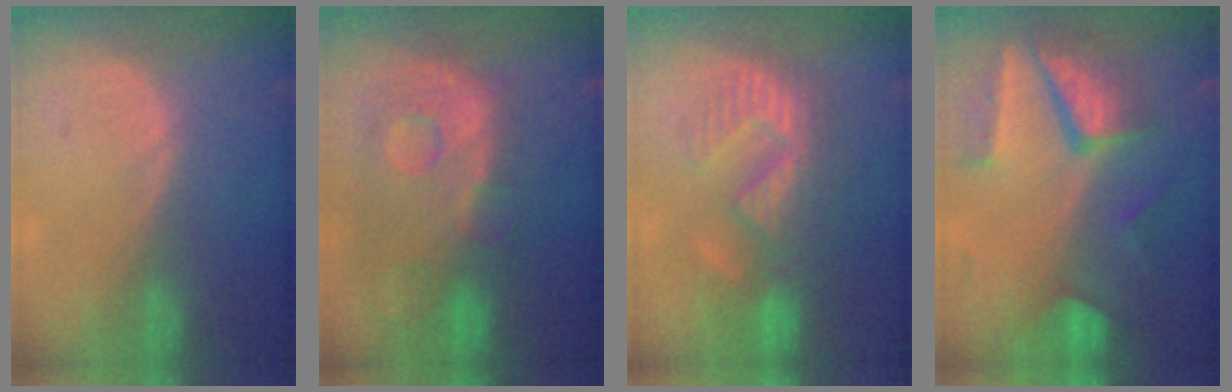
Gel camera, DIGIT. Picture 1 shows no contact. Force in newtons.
{"total": 12.5, "press": 10.3, "slide": 7.0}
{"total": 9.4, "press": 9.0, "slide": 2.7}
{"total": 10.2, "press": 8.6, "slide": 5.4}